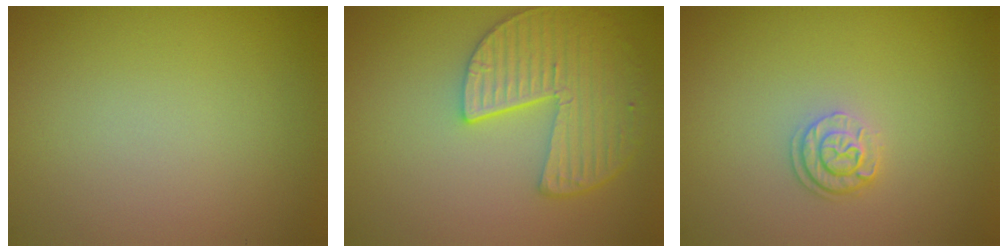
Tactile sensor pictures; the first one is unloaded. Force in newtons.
{"total": 5.3, "press": 4.4, "slide": 3.0}
{"total": 1.9, "press": 1.7, "slide": 0.9}